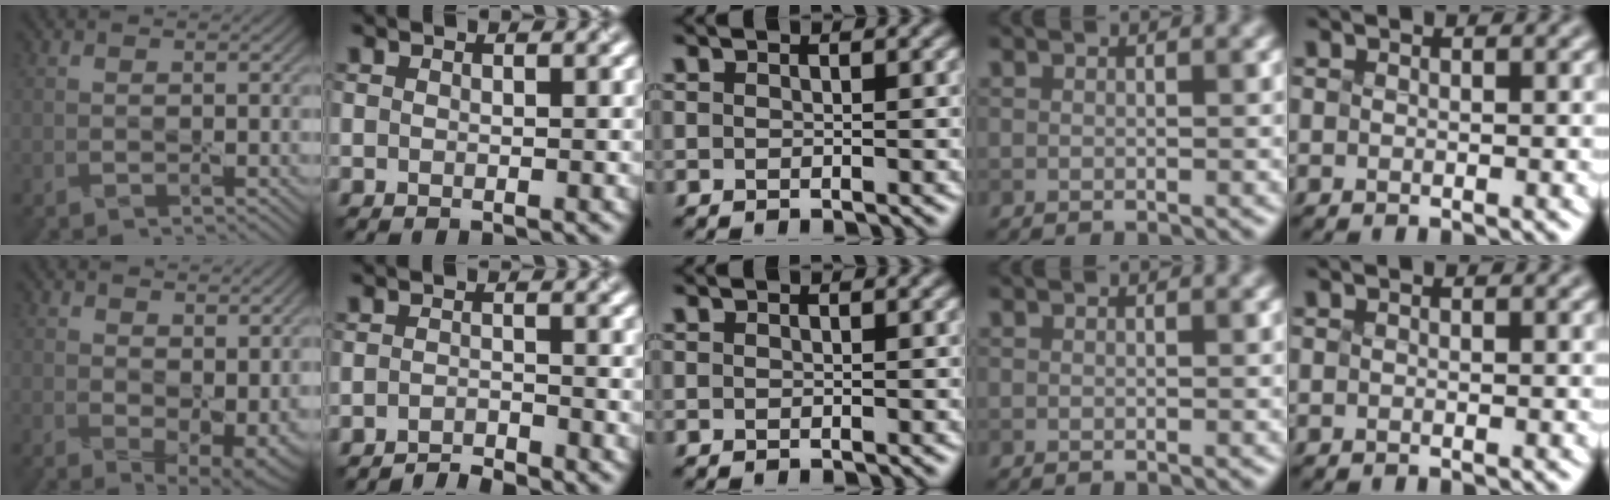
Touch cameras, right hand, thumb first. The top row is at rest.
{"thumb": {"total": 7.3, "force": [1.3, 4.4, 5.6], "torque": [-0.089, -0.027, 0.043]}, "index": {"total": 1.8, "force": [-1.7, 0.1, 0.3], "torque": [-0.001, 0.002, -0.036]}}